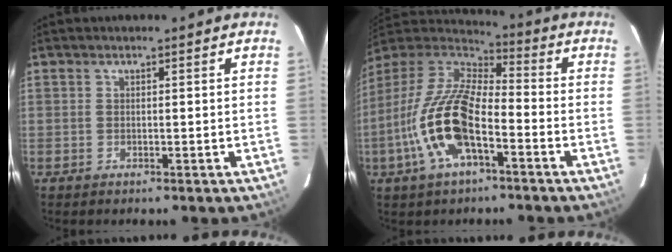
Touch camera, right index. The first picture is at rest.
{"total": 17.6, "force": [-6.5, 6.8, 14.8], "torque": [-0.306, -0.011, -0.133]}